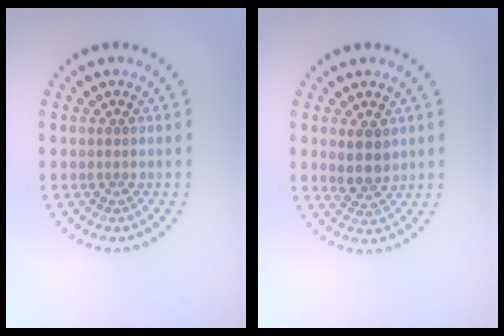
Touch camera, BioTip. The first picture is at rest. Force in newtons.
{"total": 2.7, "press": 2.5, "slide": 0.9}